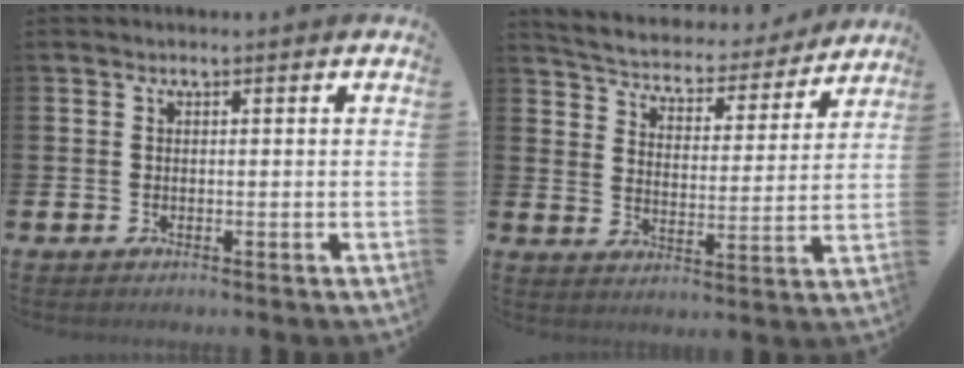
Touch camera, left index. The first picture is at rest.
{"total": 4.8, "force": [4.5, 1.5, 0.8], "torque": [-0.038, -0.042, 0.070]}